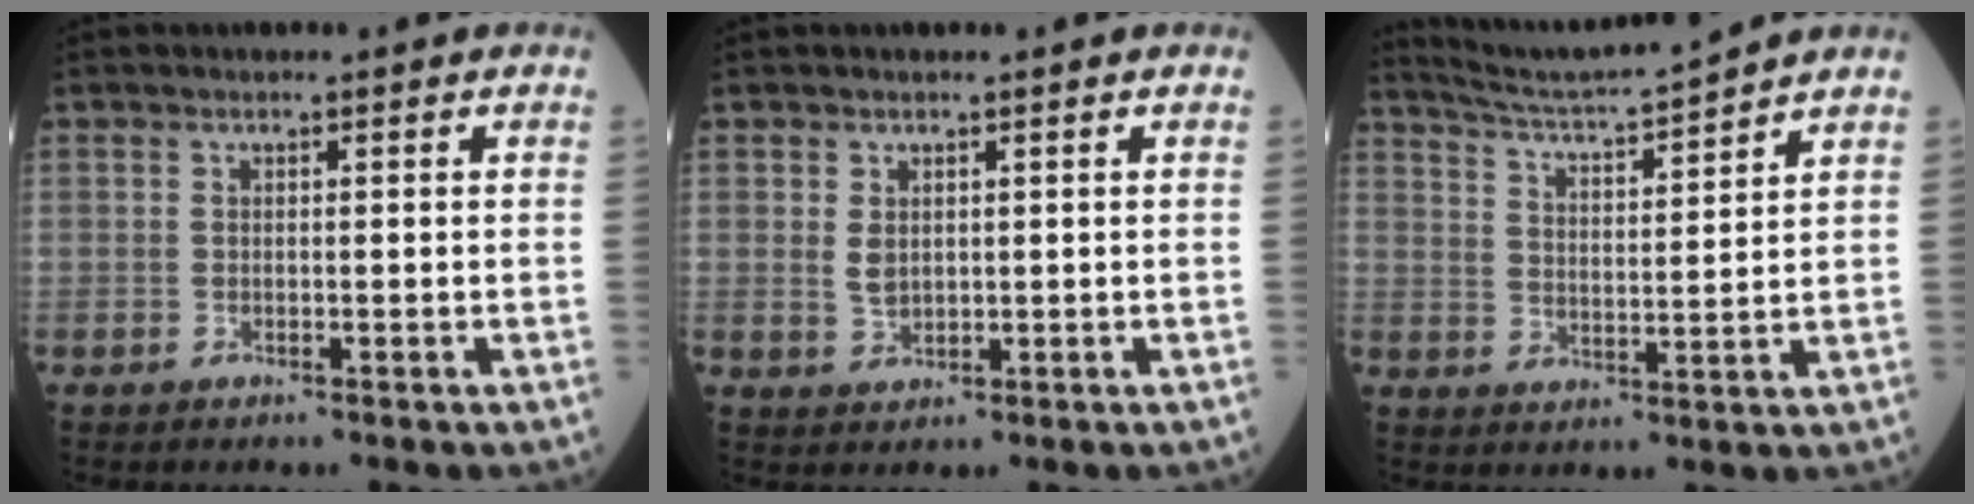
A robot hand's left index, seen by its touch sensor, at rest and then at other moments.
{"total": 2.0, "force": [0.5, 1.4, 1.4], "torque": [-0.031, 0.000, 0.023]}
{"total": 10.7, "force": [10.1, -1.8, 3.0], "torque": [-0.065, 0.001, 0.171]}